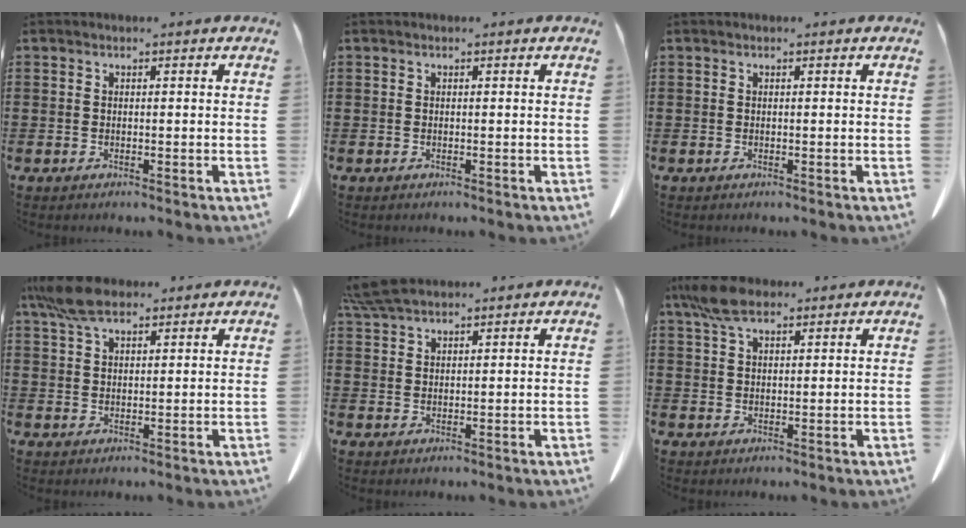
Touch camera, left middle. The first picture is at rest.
{"total": 0.0}
{"total": 0.0}
{"total": 6.6, "force": [4.6, 2.5, 4.1], "torque": [-0.098, -0.003, 0.086]}
{"total": 5.0, "force": [4.3, 0.9, 2.4], "torque": [-0.060, -0.003, 0.083]}
{"total": 6.1, "force": [4.1, 2.3, 3.9], "torque": [-0.094, -0.001, 0.075]}